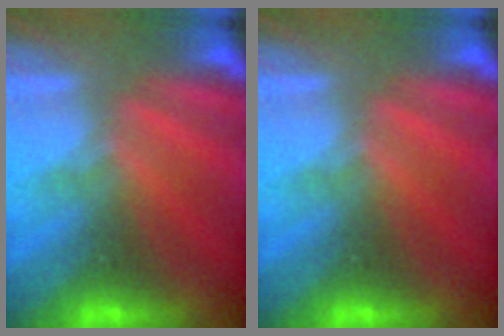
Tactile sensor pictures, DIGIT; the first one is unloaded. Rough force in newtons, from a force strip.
{"total": 0.0}